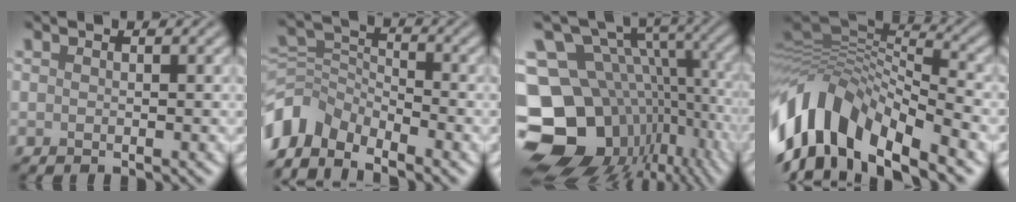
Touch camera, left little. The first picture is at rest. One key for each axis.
{"total": 6.7, "fx": -4.7, "fy": 3.9, "fz": 2.8, "tx": -0.058, "ty": -0.002, "tz": -0.108}
{"total": 17.2, "fx": -4.2, "fy": 13.2, "fz": 10.2, "tx": -0.203, "ty": 0.008, "tz": -0.041}
{"total": 12.7, "fx": -4.7, "fy": 6.4, "fz": 9.9, "tx": -0.202, "ty": 0.022, "tz": -0.091}